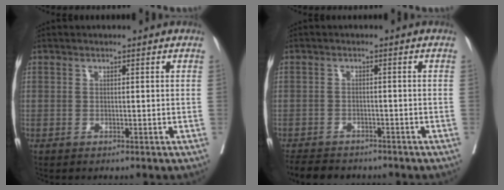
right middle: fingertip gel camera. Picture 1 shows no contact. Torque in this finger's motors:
{"motor_torque": [0.04, -0.03, 0.03, 0.02]}